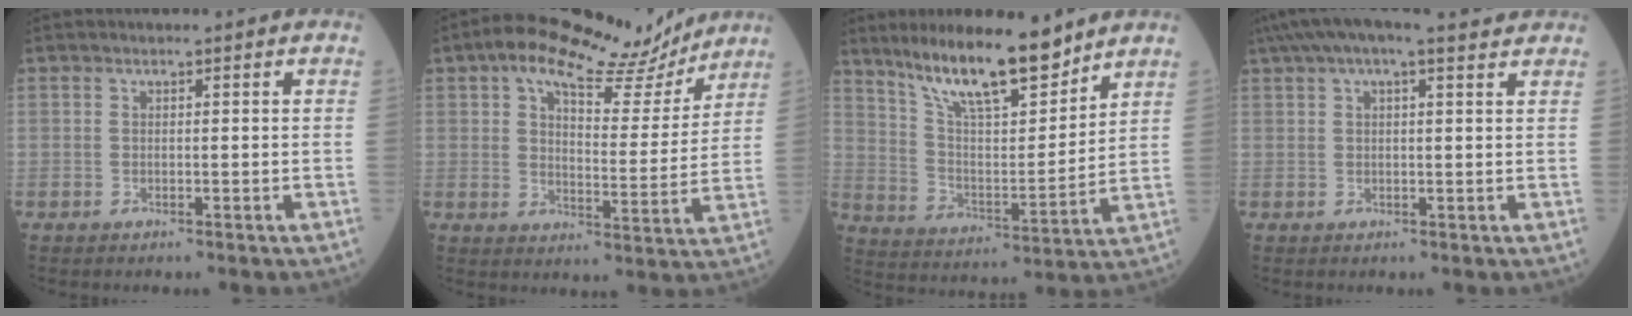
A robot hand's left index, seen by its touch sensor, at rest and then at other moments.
{"total": 13.8, "force": [10.6, 4.7, 7.5], "torque": [-0.114, 0.011, 0.145]}
{"total": 16.3, "force": [13.2, 3.5, 9.0], "torque": [-0.152, -0.019, 0.236]}
{"total": 9.2, "force": [7.2, 1.9, 5.5], "torque": [-0.098, 0.046, 0.099]}